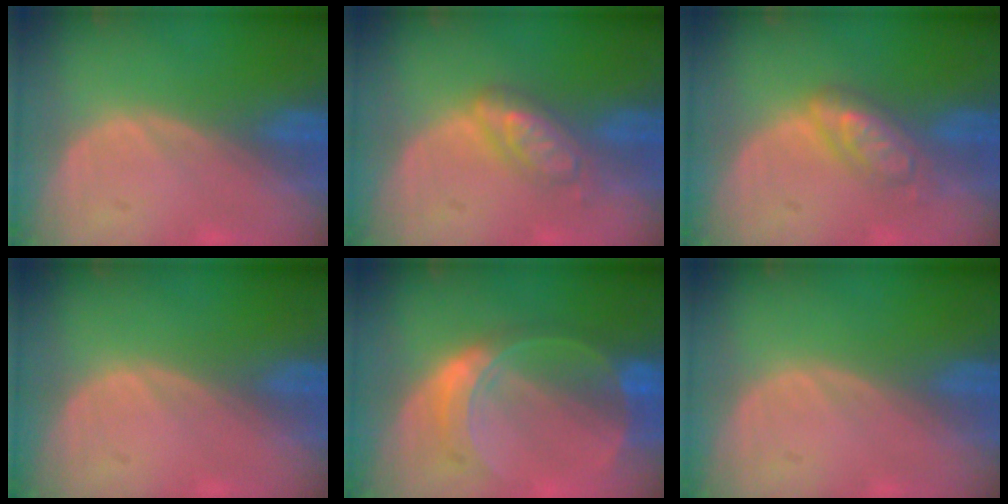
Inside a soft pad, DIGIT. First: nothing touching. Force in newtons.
{"total": 5.0, "press": 5.0, "slide": 0.2}
{"total": 4.9, "press": 4.9, "slide": 0.1}
{"total": 0.0}
{"total": 7.6, "press": 6.7, "slide": 3.5}
{"total": 0.0}